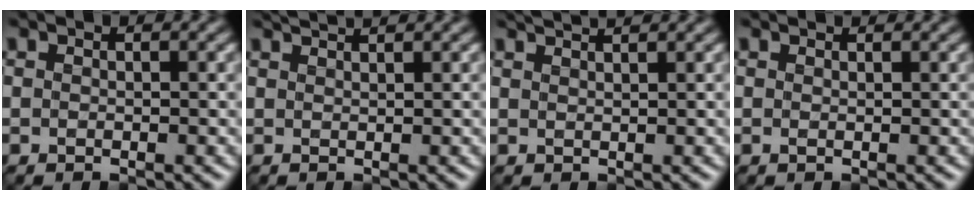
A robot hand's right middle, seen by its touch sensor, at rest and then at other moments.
{"total": 2.0, "force": [1.7, 0.3, 0.9], "torque": [0.000, 0.006, 0.016]}
{"total": 2.6, "force": [2.2, 0.6, 1.1], "torque": [0.007, 0.012, 0.015]}
{"total": 0.7, "force": [0.7, 0.1, 0.2], "torque": [-0.004, -0.002, 0.005]}